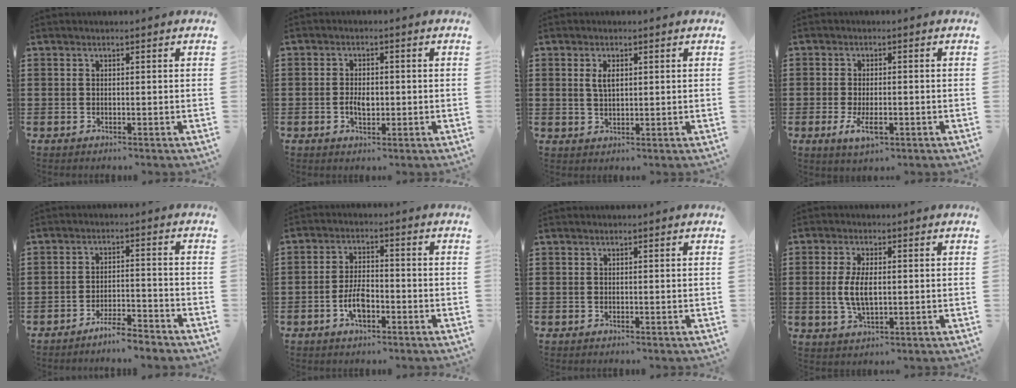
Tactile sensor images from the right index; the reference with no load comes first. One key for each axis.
{"total": 2.8, "fx": -0.5, "fy": 1.5, "fz": 2.3, "tx": -0.035, "ty": -0.002, "tz": -0.009}
{"total": 2.6, "fx": 0.8, "fy": 1.1, "fz": 2.1, "tx": -0.045, "ty": 0.006, "tz": 0.013}
{"total": 3.9, "fx": -1.4, "fy": 1.7, "fz": 3.2, "tx": -0.069, "ty": -0.003, "tz": -0.028}
{"total": 4.1, "fx": -4.0, "fy": 0.0, "fz": 0.9, "tx": -0.017, "ty": 0.005, "tz": -0.079}
{"total": 5.1, "fx": -2.1, "fy": 2.2, "fz": 4.1, "tx": -0.097, "ty": -0.003, "tz": -0.043}
{"total": 0.0}
{"total": 5.6, "fx": 0.0, "fy": 2.4, "fz": 5.0, "tx": -0.110, "ty": 0.001, "tz": -0.005}